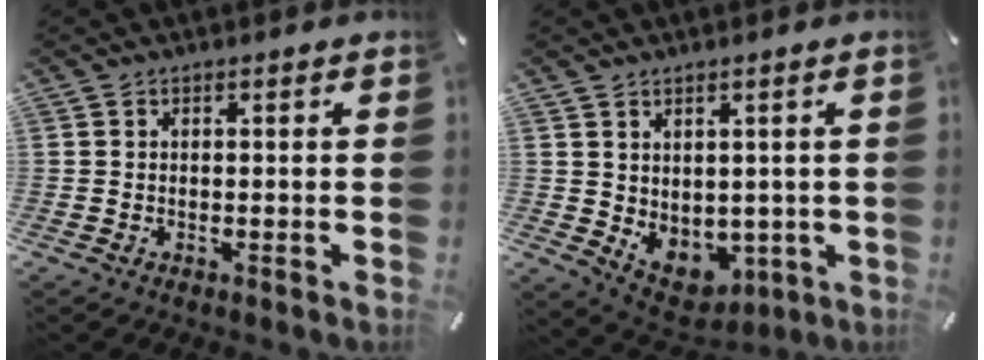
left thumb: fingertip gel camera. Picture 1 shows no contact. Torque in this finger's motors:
{"motor_torque": [0.26, -0.17, 0.31, 0.19, 0.19]}